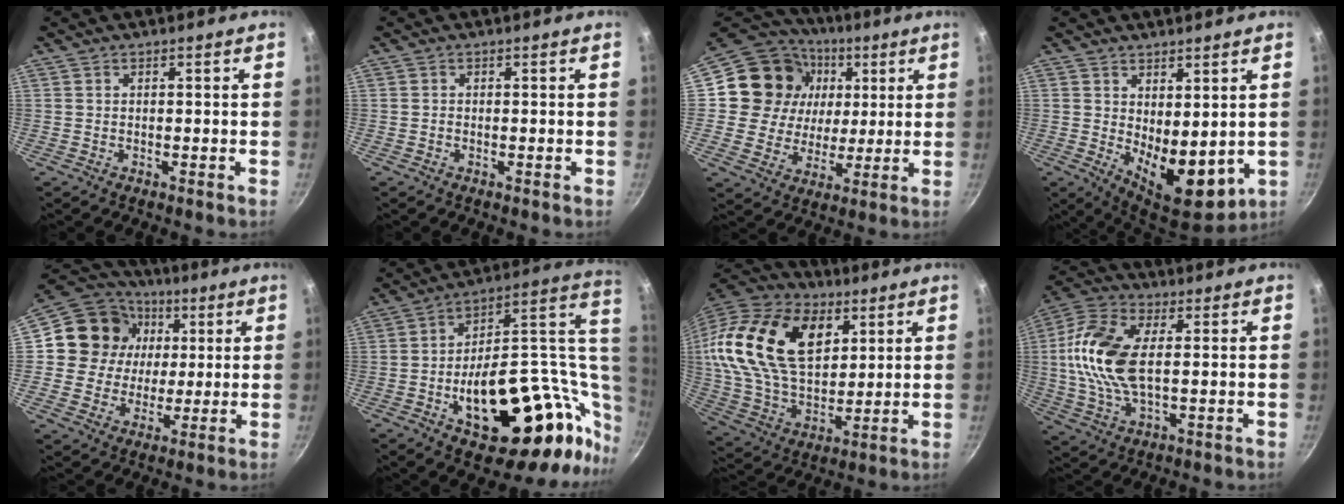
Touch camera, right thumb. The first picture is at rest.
{"total": 0.0}
{"total": 18.1, "force": [4.6, 15.9, 7.3], "torque": [-0.112, 0.004, 0.072]}
{"total": 10.9, "force": [0.9, 5.8, 9.2], "torque": [-0.110, -0.036, 0.029]}
{"total": 15.5, "force": [3.3, 14.1, 5.5], "torque": [-0.075, 0.012, 0.047]}
{"total": 33.3, "force": [-1.5, 17.8, 28.1], "torque": [-0.360, 0.024, -0.001]}
{"total": 28.2, "force": [10.4, 17.7, 19.3], "torque": [-0.361, -0.004, 0.181]}
{"total": 15.3, "force": [1.5, 7.7, 13.1], "torque": [-0.267, 0.012, 0.019]}